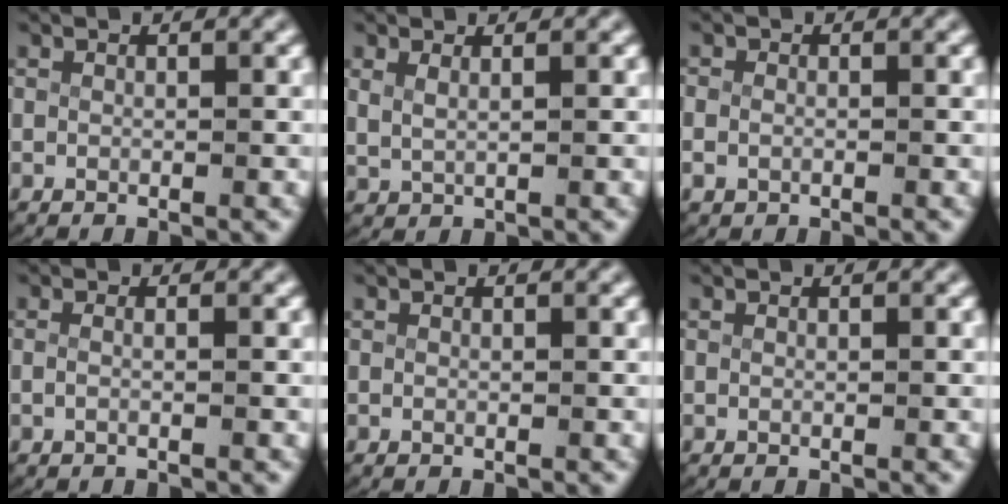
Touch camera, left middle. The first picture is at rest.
{"total": 1.2, "force": [0.9, 0.4, 0.7], "torque": [-0.023, -0.005, 0.026]}
{"total": 1.7, "force": [-0.8, 1.3, 0.7], "torque": [-0.032, -0.011, -0.006]}
{"total": 0.9, "force": [-0.5, -0.1, 0.7], "torque": [-0.024, -0.009, -0.005]}
{"total": 0.0}
{"total": 0.0}